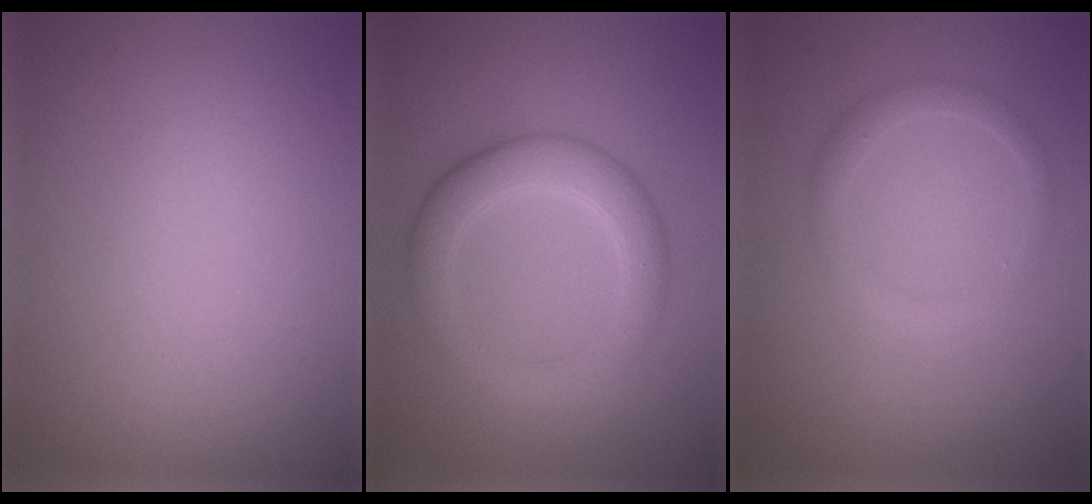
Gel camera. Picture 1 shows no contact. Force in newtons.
{"total": 4.5, "press": 4.4, "slide": 0.4}
{"total": 1.7, "press": 1.7, "slide": 0.2}